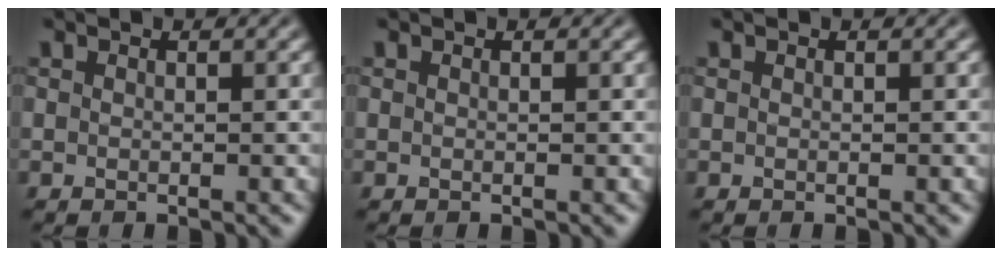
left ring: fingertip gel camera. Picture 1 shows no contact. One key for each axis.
{"total": 0.0}
{"total": 0.0}